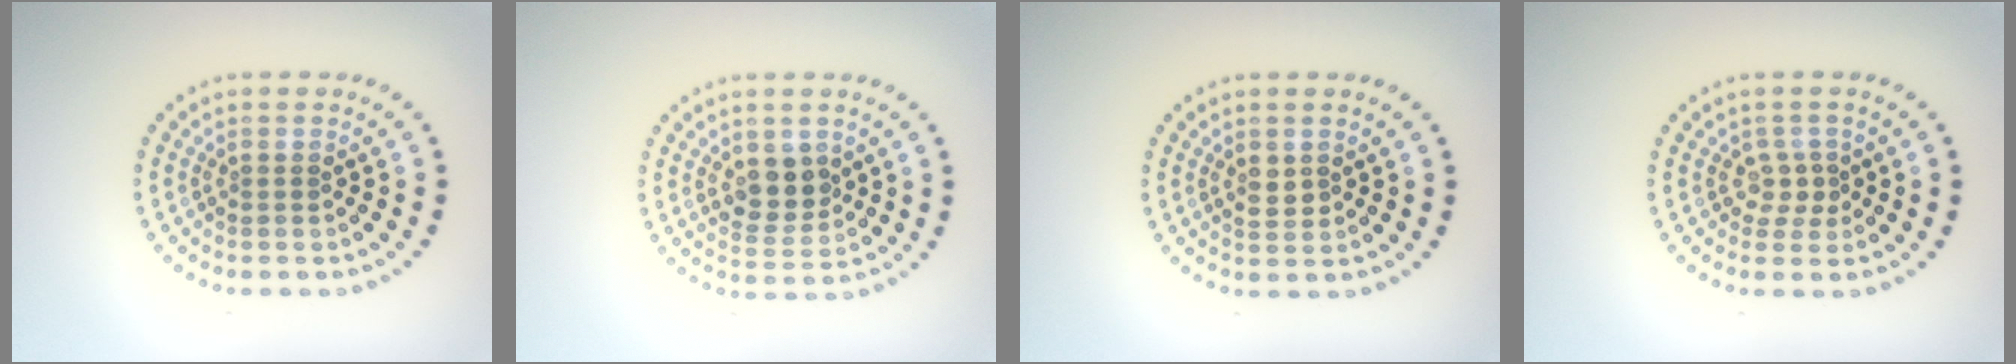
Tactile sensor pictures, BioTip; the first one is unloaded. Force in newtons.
{"total": 3.4, "press": 3.3, "slide": 0.9}
{"total": 1.4, "press": 1.4, "slide": 0.2}
{"total": 1.6, "press": 1.3, "slide": 1.0}